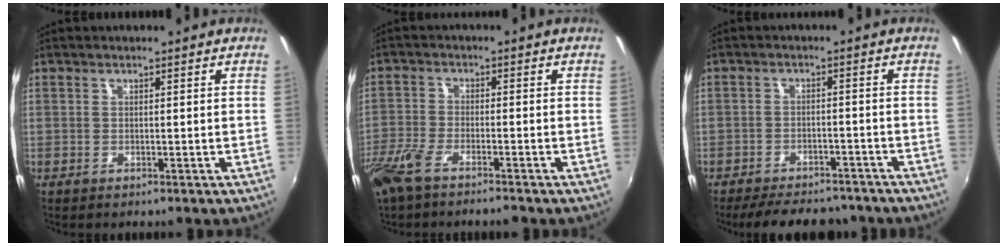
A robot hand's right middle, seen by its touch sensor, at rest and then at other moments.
{"total": 8.4, "force": [-6.3, 2.0, 5.1], "torque": [-0.131, -0.027, -0.125]}
{"total": 12.2, "force": [-10.1, 4.8, 4.9], "torque": [-0.113, 0.005, -0.136]}